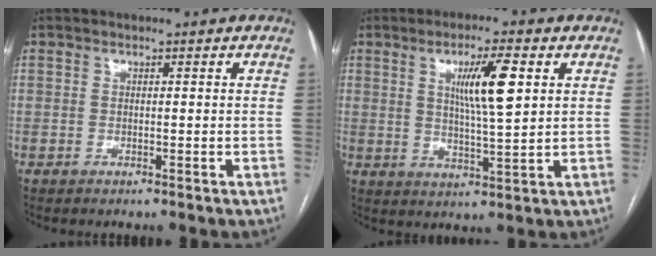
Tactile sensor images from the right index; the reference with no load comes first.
{"total": 8.4, "force": [2.7, 0.6, 8.0], "torque": [-0.141, -0.001, 0.048]}